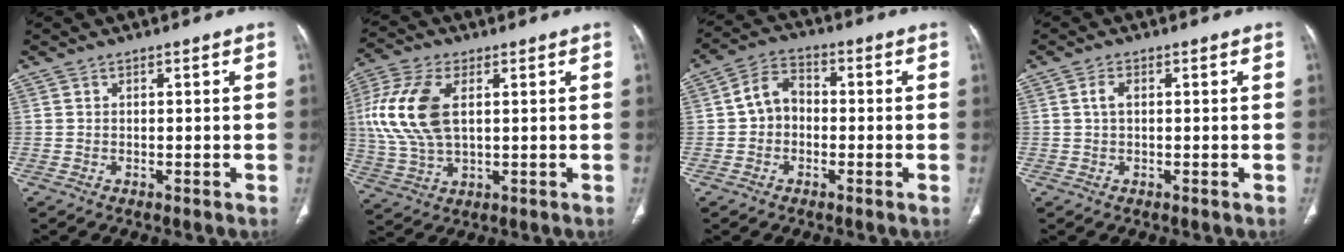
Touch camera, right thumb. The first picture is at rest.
{"total": 13.7, "force": [2.8, 7.5, 11.2], "torque": [-0.258, 0.003, 0.056]}
{"total": 6.1, "force": [-0.6, 4.9, 3.6], "torque": [-0.045, 0.021, -0.025]}
{"total": 1.7, "force": [0.2, 0.9, 1.4], "torque": [-0.030, 0.003, 0.003]}